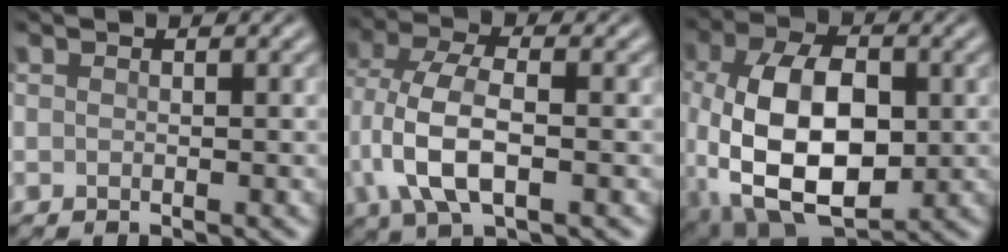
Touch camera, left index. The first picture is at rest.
{"total": 7.6, "force": [-1.1, 3.7, 6.5], "torque": [-0.146, 0.011, -0.027]}
{"total": 13.4, "force": [-1.8, 7.9, 10.6], "torque": [-0.224, -0.012, -0.033]}